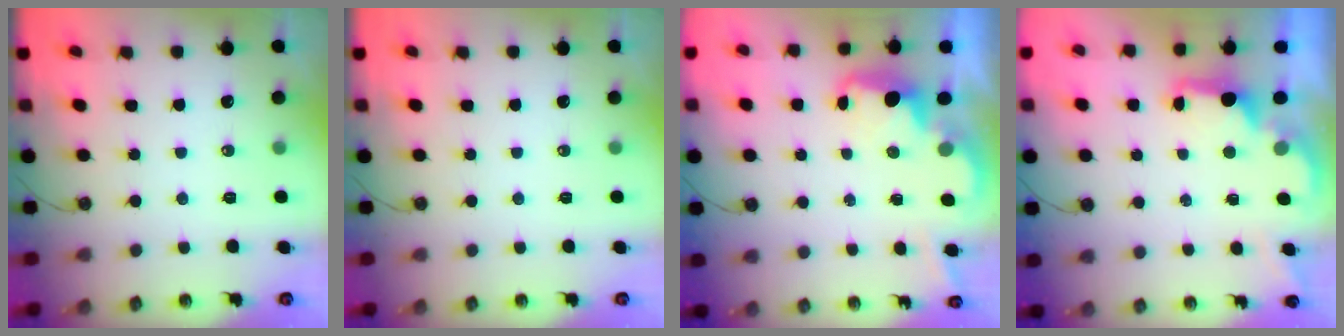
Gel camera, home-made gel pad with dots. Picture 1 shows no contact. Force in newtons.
{"total": 0.0}
{"total": 2.7, "press": 2.6, "slide": 0.4}
{"total": 2.2, "press": 2.1, "slide": 0.8}